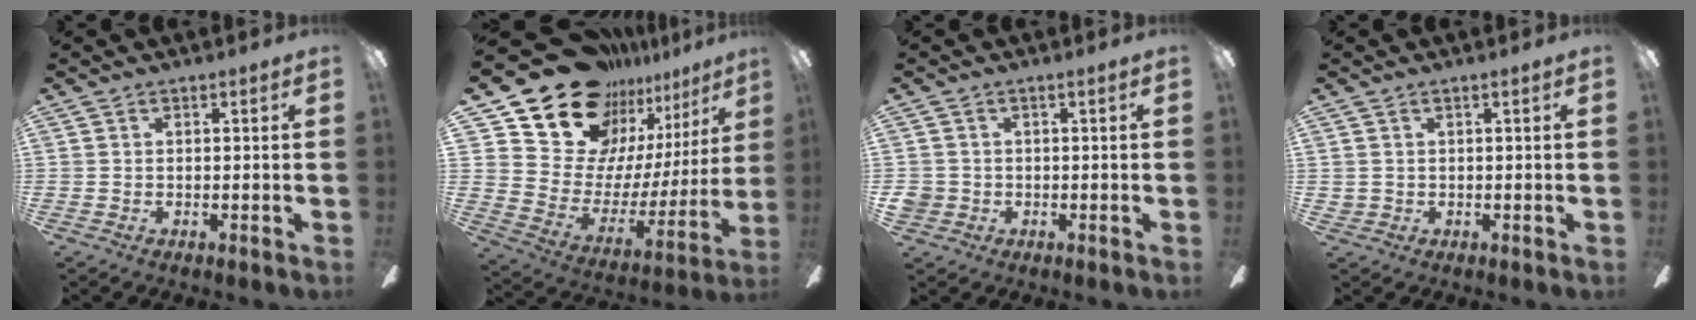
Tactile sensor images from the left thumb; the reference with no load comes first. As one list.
[{"total": 20.7, "force": [17.4, 9.9, 5.4], "torque": [-0.116, -0.135, 0.330]}, {"total": 2.3, "force": [-0.5, 2.2, 0.7], "torque": [-0.012, 0.003, -0.010]}, {"total": 0.8, "force": [0.4, 0.7, 0.3], "torque": [-0.007, 0.003, 0.006]}]